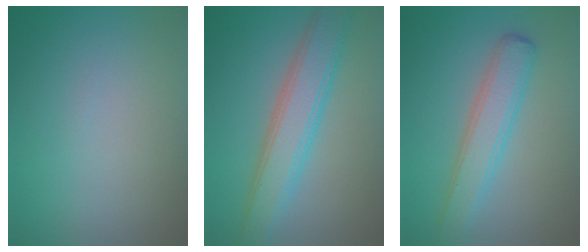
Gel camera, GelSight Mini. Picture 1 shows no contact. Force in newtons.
{"total": 5.6, "press": 5.6, "slide": 0.3}
{"total": 4.0, "press": 4.0, "slide": 0.0}